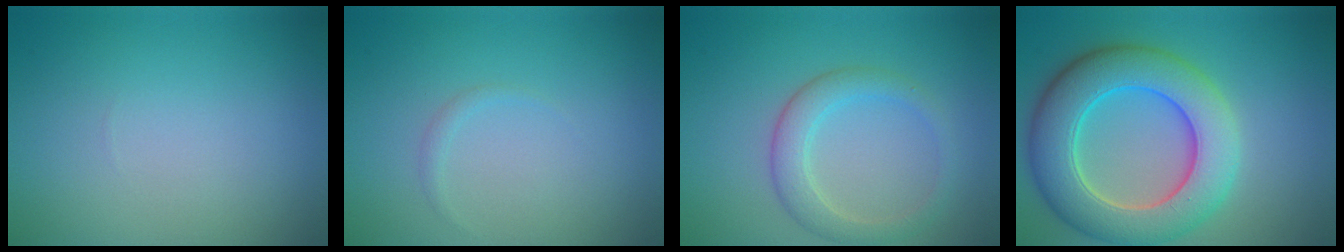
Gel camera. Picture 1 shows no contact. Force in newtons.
{"total": 0.6, "press": 0.6, "slide": 0.1}
{"total": 3.0, "press": 3.0, "slide": 0.1}
{"total": 9.2, "press": 9.2, "slide": 0.4}